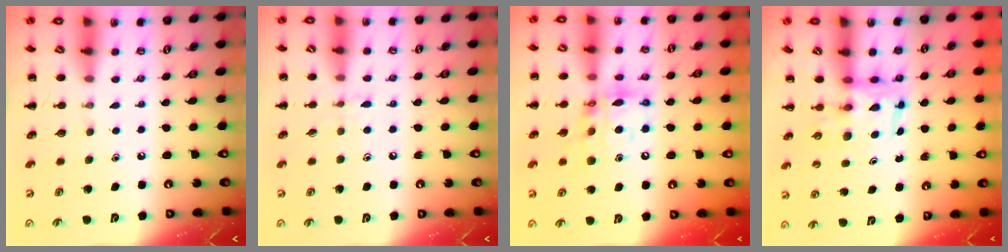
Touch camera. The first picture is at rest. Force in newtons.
{"total": 4.8, "press": 4.5, "slide": 1.9}
{"total": 12.9, "press": 12.4, "slide": 3.5}
{"total": 3.7, "press": 3.6, "slide": 0.6}